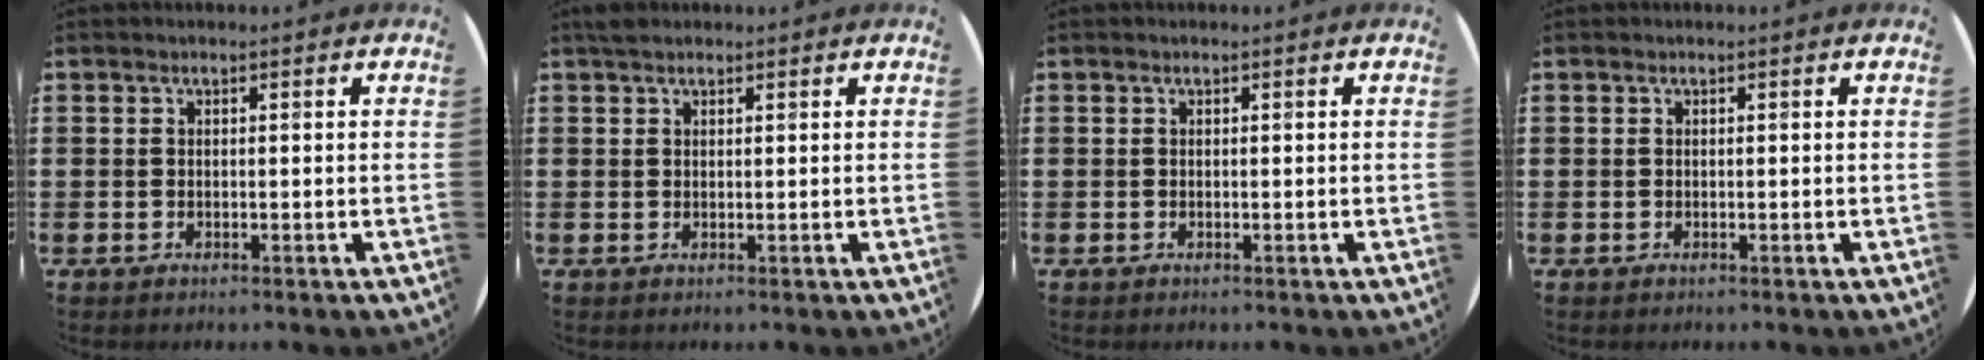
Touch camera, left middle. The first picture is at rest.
{"total": 1.2, "force": [1.0, 0.5, 0.4], "torque": [-0.008, 0.005, 0.019]}
{"total": 0.0}
{"total": 0.0}